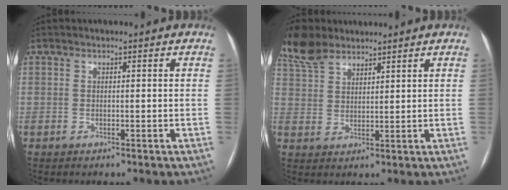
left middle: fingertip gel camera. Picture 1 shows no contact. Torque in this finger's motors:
{"motor_torque": [0.75, -0.91, 0.00, 0.01]}